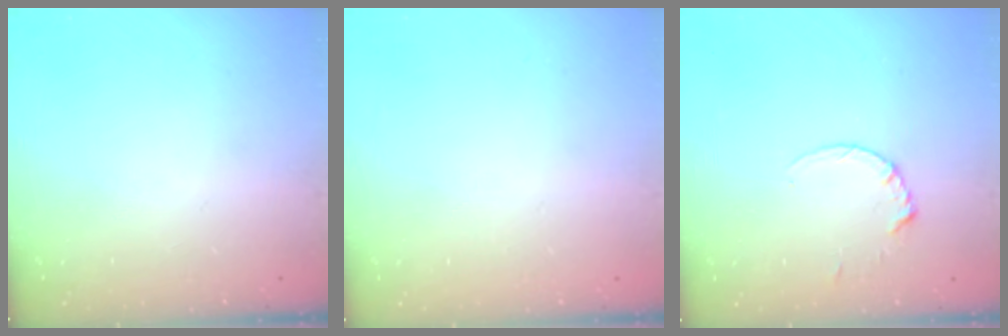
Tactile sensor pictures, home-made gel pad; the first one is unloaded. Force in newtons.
{"total": 2.6, "press": 2.6, "slide": 0.2}
{"total": 1.8, "press": 1.7, "slide": 0.2}